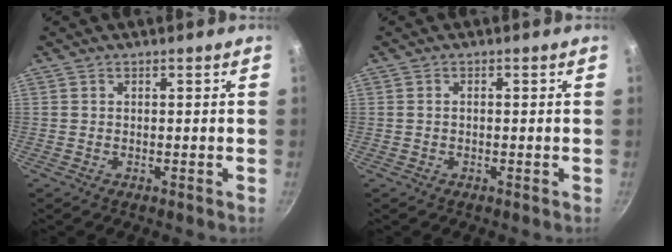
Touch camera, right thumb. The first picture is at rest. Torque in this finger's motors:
{"motor_torque": [0.11, -0.10, -0.20, 0.16, -0.02]}